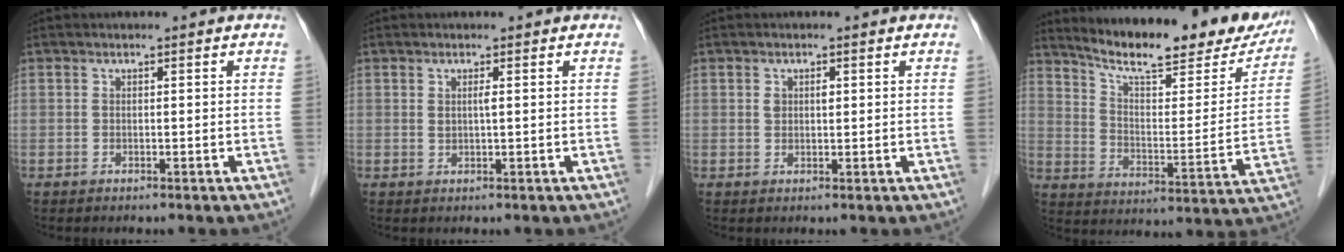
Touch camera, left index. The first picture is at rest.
{"total": 0.9, "force": [0.3, 0.0, 0.8], "torque": [-0.021, 0.001, 0.006]}
{"total": 1.4, "force": [0.5, 0.9, 1.0], "torque": [-0.018, 0.004, 0.010]}
{"total": 22.7, "force": [19.8, 4.4, 10.2], "torque": [-0.148, -0.034, 0.268]}